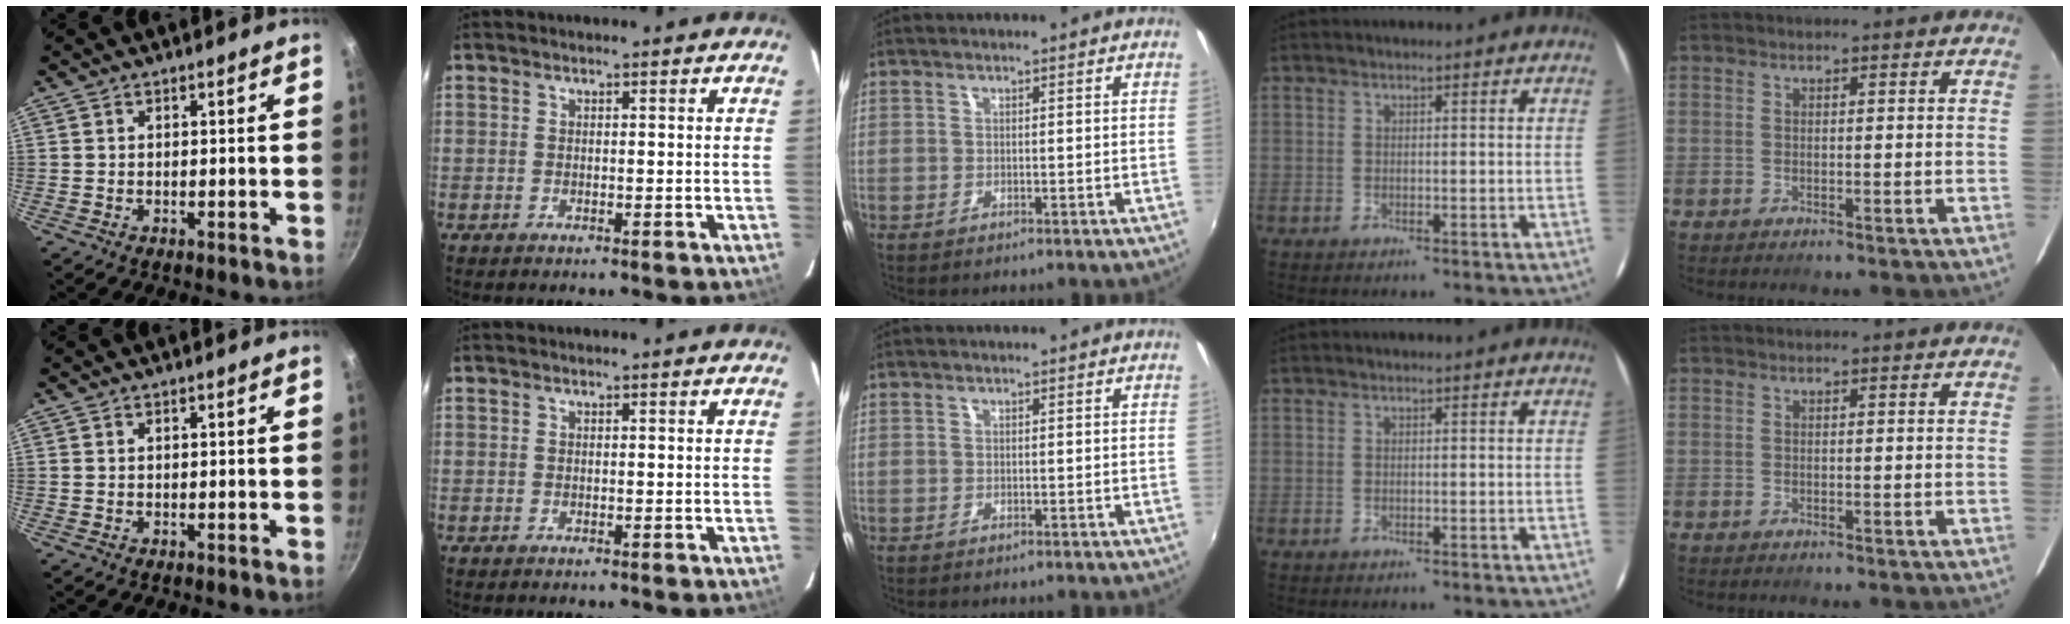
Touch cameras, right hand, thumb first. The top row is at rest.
{}